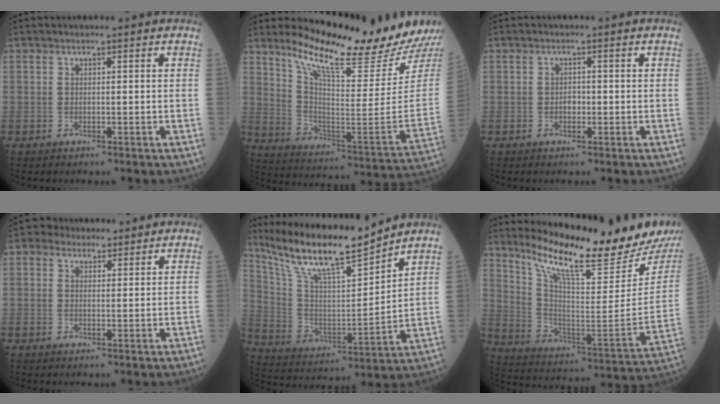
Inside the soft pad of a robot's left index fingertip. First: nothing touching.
{"total": 18.8, "force": [16.8, -0.8, 8.5], "torque": [-0.147, -0.093, 0.257]}
{"total": 1.2, "force": [-0.3, 0.9, 0.8], "torque": [-0.013, 0.003, -0.006]}
{"total": 3.7, "force": [2.9, 2.1, 0.7], "torque": [-0.009, 0.017, 0.045]}
{"total": 16.1, "force": [13.8, 1.1, 8.1], "torque": [-0.163, 0.003, 0.260]}
{"total": 21.2, "force": [18.3, 0.3, 10.6], "torque": [-0.179, -0.087, 0.281]}